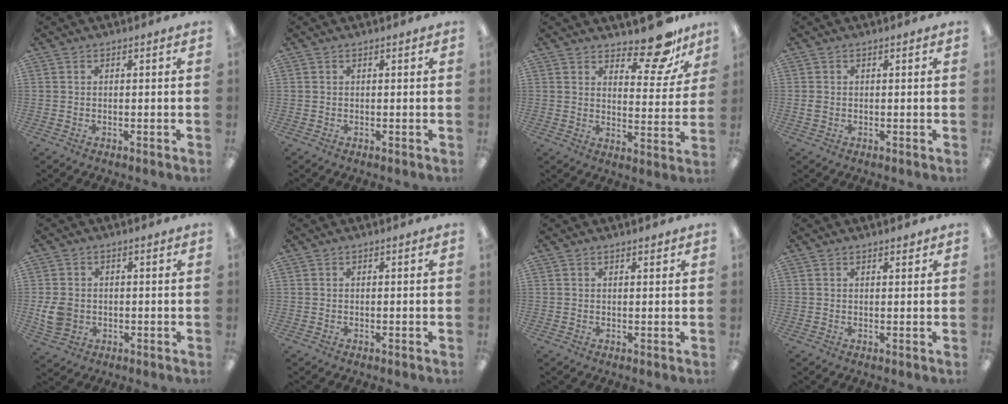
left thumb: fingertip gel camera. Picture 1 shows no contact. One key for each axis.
{"total": 0.0}
{"total": 12.3, "fx": 9.7, "fy": 4.3, "fz": 6.2, "tx": -0.072, "ty": -0.068, "tz": 0.167}
{"total": 1.0, "fx": 0.0, "fy": 0.8, "fz": 0.6, "tx": -0.011, "ty": 0.003, "tz": -0.001}
{"total": 6.3, "fx": -0.4, "fy": 5.3, "fz": 3.4, "tx": -0.064, "ty": 0.003, "tz": -0.007}
{"total": 0.0}
{"total": 0.9, "fx": 0.8, "fy": 0.3, "fz": 0.3, "tx": 0.001, "ty": -0.004, "tz": 0.014}
{"total": 1.1, "fx": 1.0, "fy": 0.4, "fz": 0.4, "tx": -0.001, "ty": -0.004, "tz": 0.017}